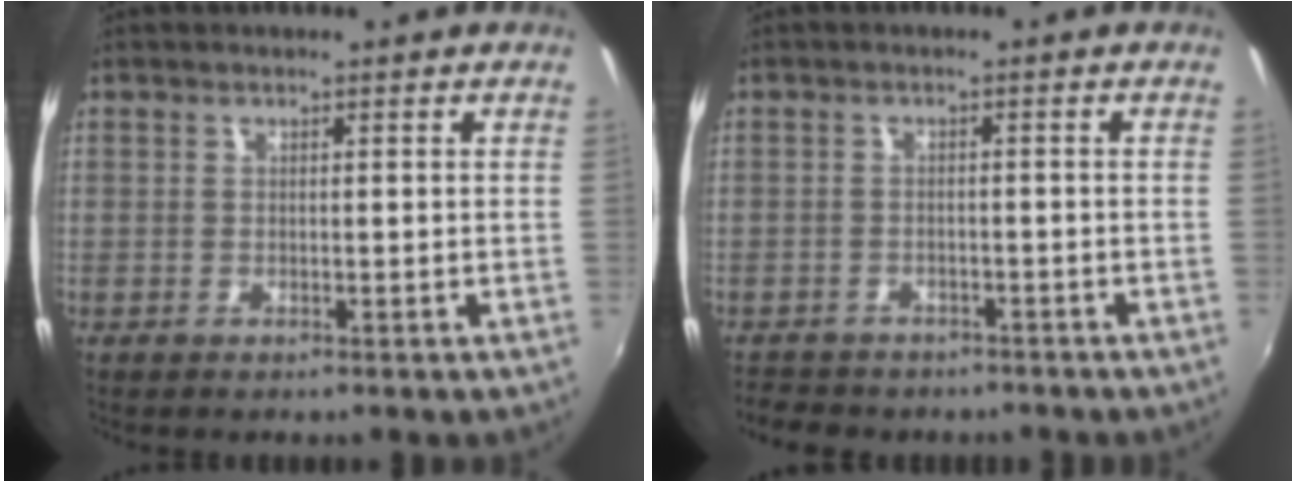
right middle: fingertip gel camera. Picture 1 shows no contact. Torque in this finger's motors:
{"motor_torque": [0.23, -0.29, 0.04, 0.02]}